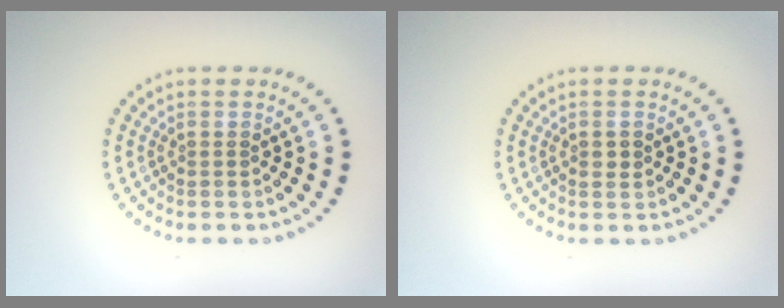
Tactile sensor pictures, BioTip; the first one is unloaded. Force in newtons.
{"total": 0.9, "press": 0.9, "slide": 0.2}